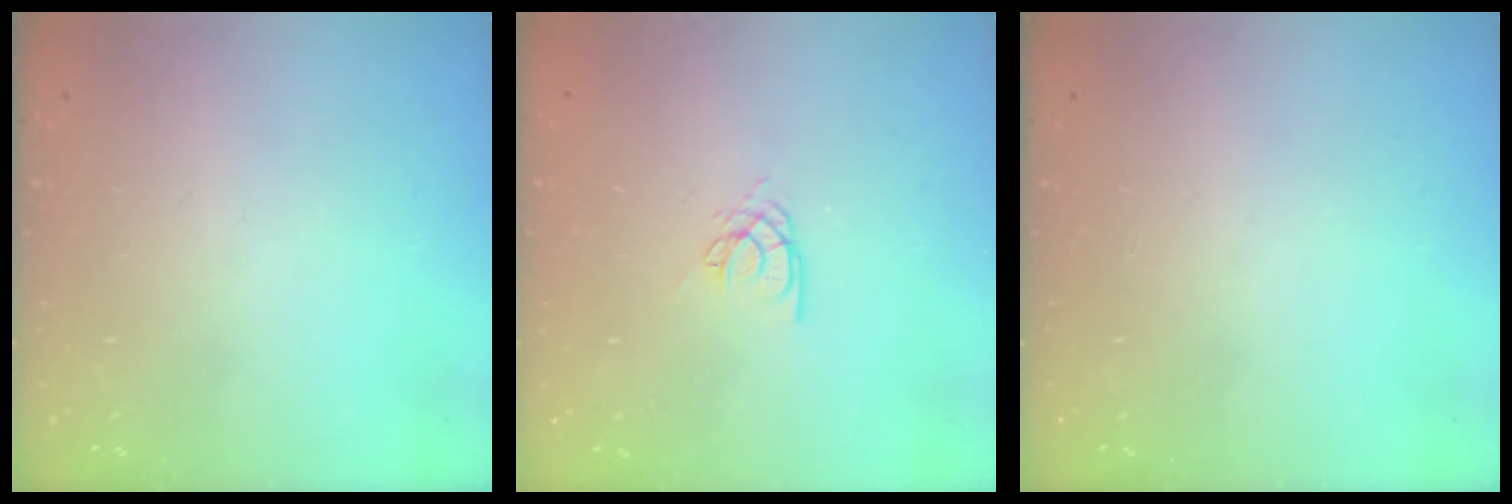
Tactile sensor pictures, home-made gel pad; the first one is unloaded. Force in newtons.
{"total": 4.5, "press": 4.5, "slide": 0.3}
{"total": 0.0}